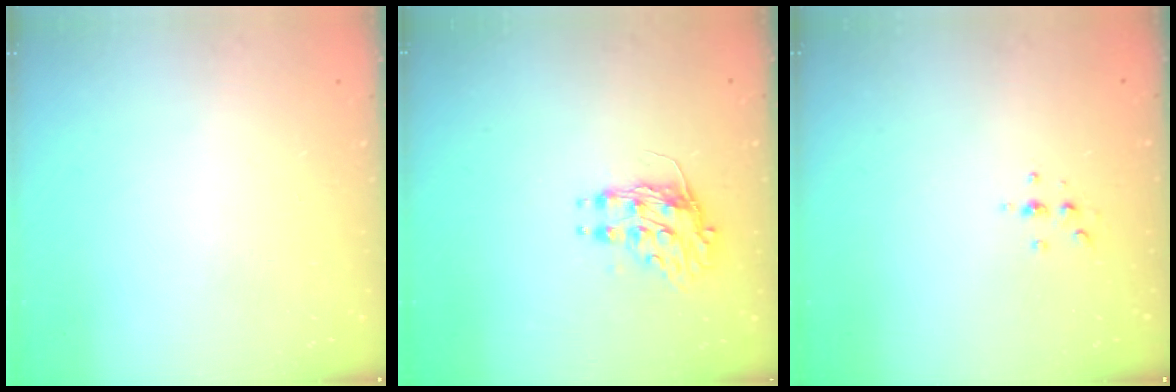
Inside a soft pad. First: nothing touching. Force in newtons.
{"total": 8.3, "press": 8.3, "slide": 0.1}
{"total": 2.4, "press": 2.4, "slide": 0.3}